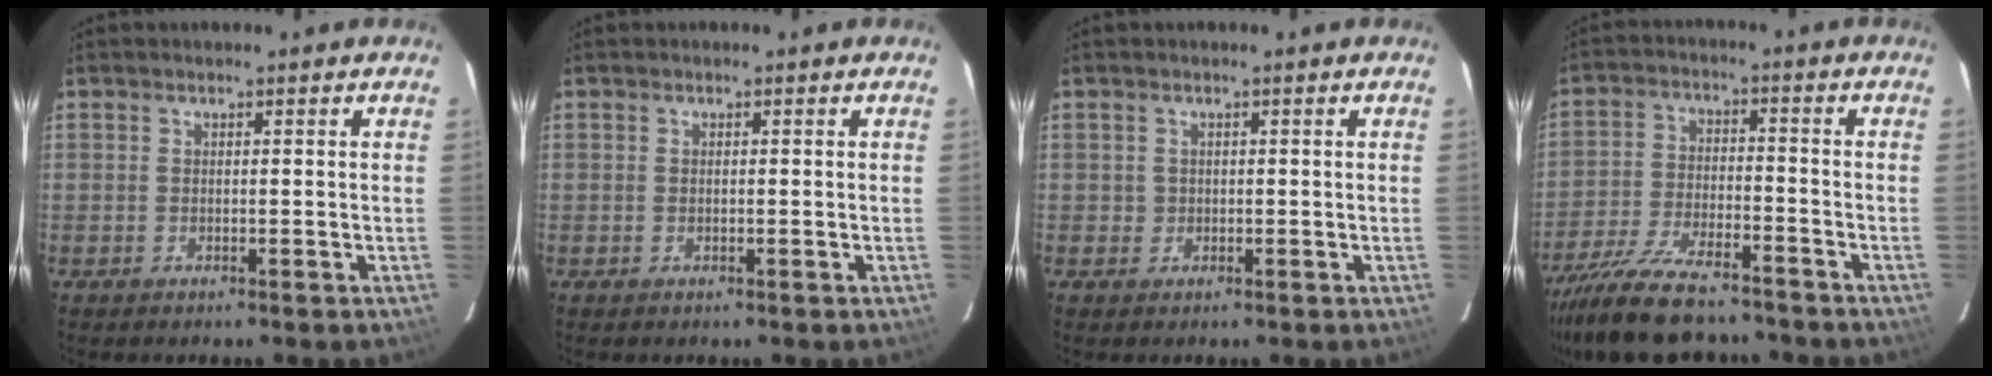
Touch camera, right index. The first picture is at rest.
{"total": 0.0}
{"total": 1.1, "force": [0.0, 1.1, -0.1], "torque": [0.006, 0.001, 0.003]}
{"total": 17.4, "force": [-14.6, 4.9, 8.1], "torque": [-0.177, -0.031, -0.247]}